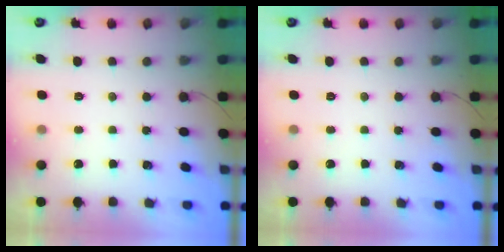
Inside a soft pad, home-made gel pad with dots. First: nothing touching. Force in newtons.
{"total": 0.0}